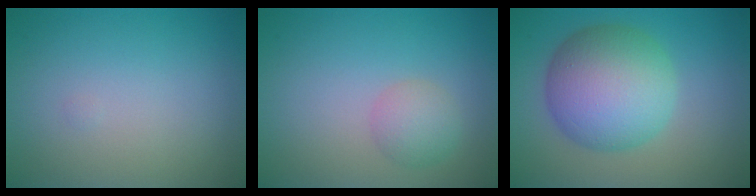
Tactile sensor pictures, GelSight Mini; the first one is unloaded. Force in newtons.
{"total": 2.1, "press": 2.1, "slide": 0.1}
{"total": 8.9, "press": 8.9, "slide": 0.1}